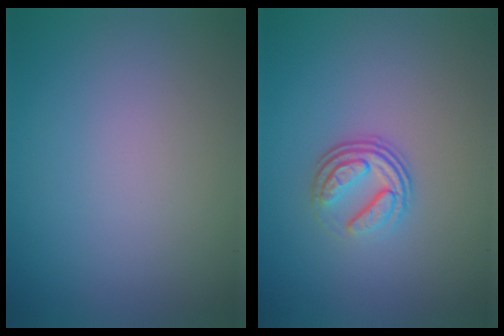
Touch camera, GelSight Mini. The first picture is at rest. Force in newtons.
{"total": 3.5, "press": 2.4, "slide": 2.5}